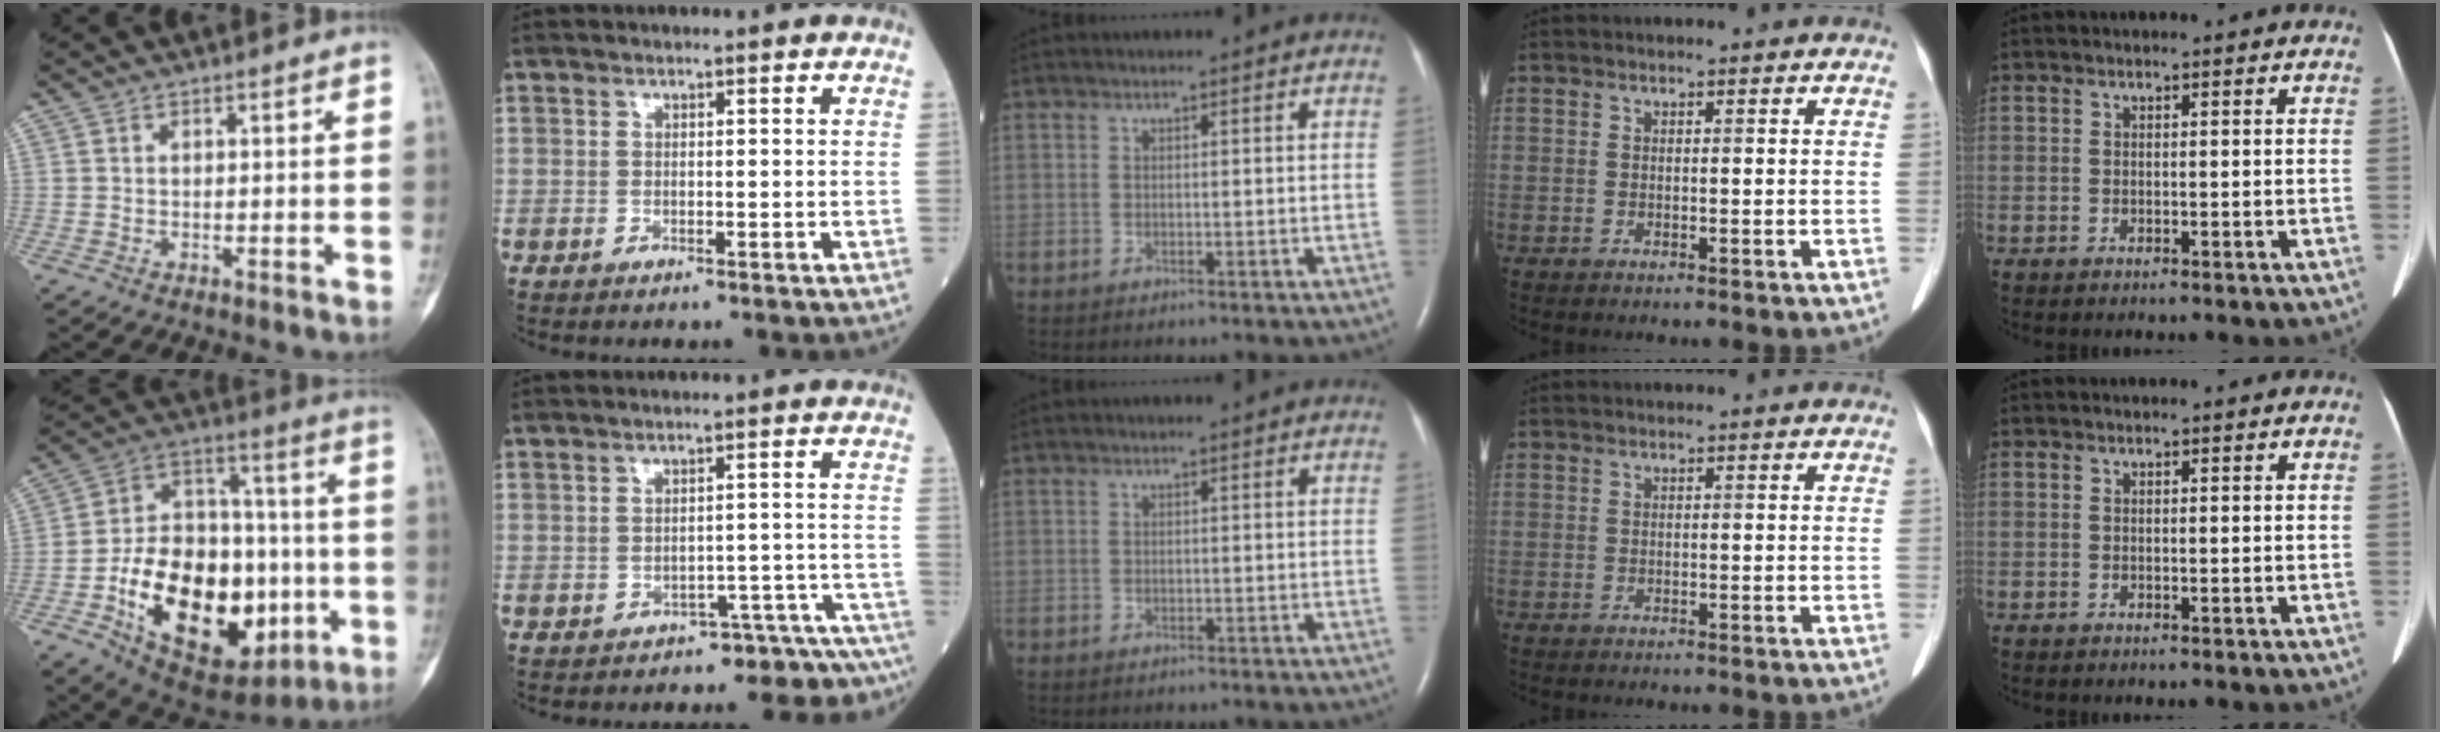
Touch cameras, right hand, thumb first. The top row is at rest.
{"thumb": {"total": 29.4, "force": [-7.2, 17.8, 22.3], "torque": [-0.339, 0.027, -0.093]}, "index": {"total": 8.1, "force": [-7.9, 1.6, 0.1], "torque": [0.021, 0.044, -0.084]}}